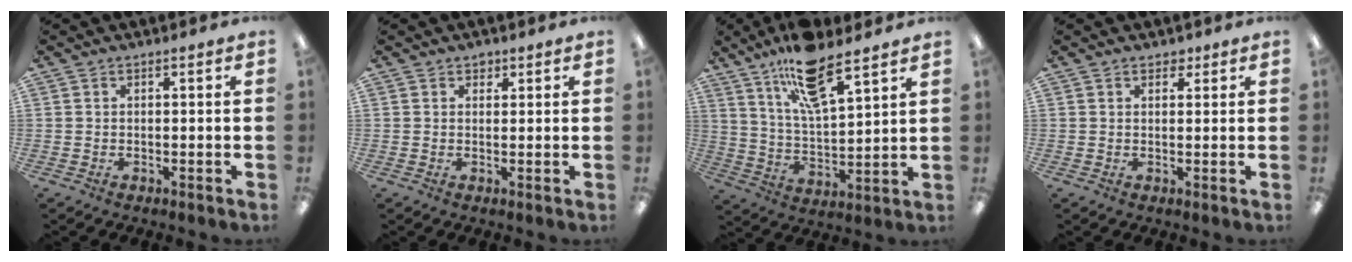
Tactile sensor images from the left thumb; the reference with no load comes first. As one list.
[{"total": 1.7, "force": [1.3, 1.0, 0.3], "torque": [0.010, -0.006, 0.021]}, {"total": 15.3, "force": [10.9, 4.6, 9.6], "torque": [-0.165, -0.047, 0.184]}, {"total": 2.3, "force": [1.6, 1.3, 1.0], "torque": [-0.006, -0.004, 0.026]}]